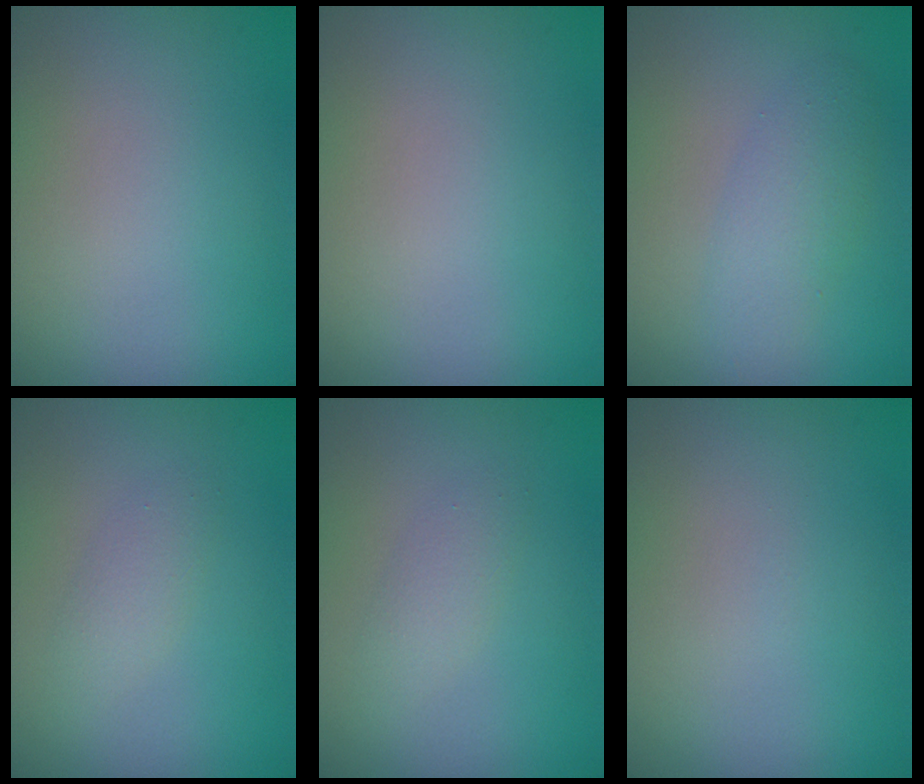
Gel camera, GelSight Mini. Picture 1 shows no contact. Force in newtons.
{"total": 0.0}
{"total": 2.4, "press": 2.4, "slide": 0.1}
{"total": 1.5, "press": 1.5, "slide": 0.1}
{"total": 1.5, "press": 1.5, "slide": 0.1}
{"total": 0.0}